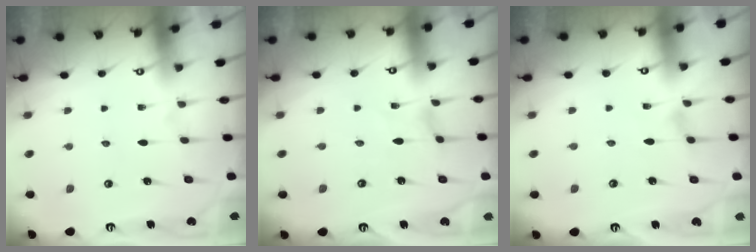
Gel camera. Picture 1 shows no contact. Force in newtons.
{"total": 0.0}
{"total": 1.0, "press": 0.9, "slide": 0.3}